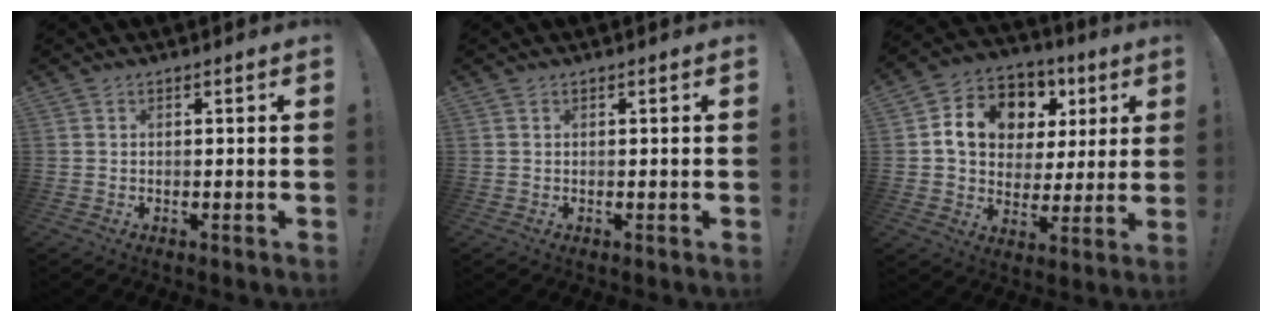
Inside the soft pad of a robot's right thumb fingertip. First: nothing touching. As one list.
[{"total": 0.0}, {"total": 14.2, "force": [5.3, 11.0, 7.3], "torque": [-0.109, -0.022, 0.106]}]